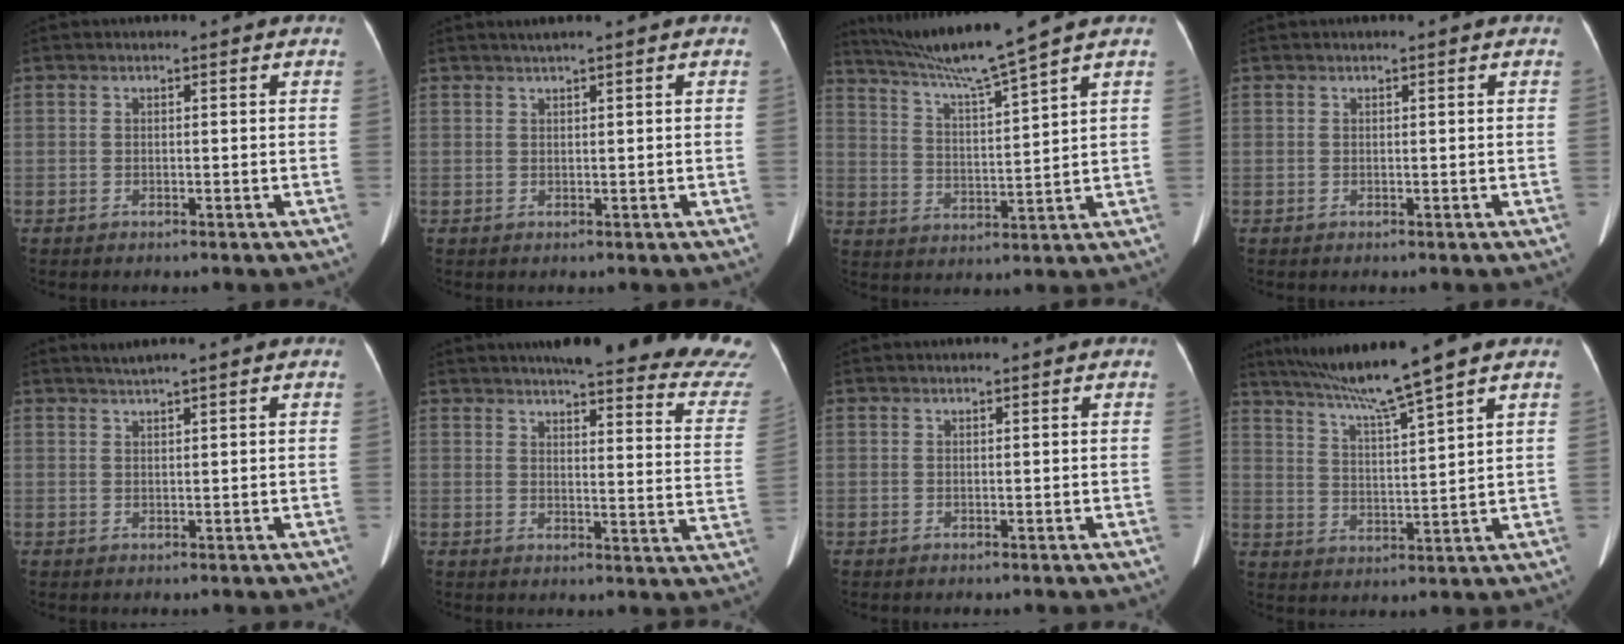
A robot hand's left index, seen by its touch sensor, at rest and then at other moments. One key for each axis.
{"total": 1.4, "fx": 1.0, "fy": -0.3, "fz": 0.9, "tx": -0.020, "ty": 0.007, "tz": 0.023}
{"total": 10.6, "fx": 8.8, "fy": -2.7, "fz": 5.1, "tx": -0.092, "ty": -0.006, "tz": 0.162}
{"total": 0.0}
{"total": 1.7, "fx": 1.4, "fy": -0.6, "fz": 0.9, "tx": -0.018, "ty": 0.006, "tz": 0.031}
{"total": 26.8, "fx": 24.6, "fy": 2.4, "fz": 10.3, "tx": -0.123, "ty": -0.089, "tz": 0.269}
{"total": 0.0}
{"total": 10.7, "fx": 8.5, "fy": -2.0, "fz": 6.1, "tx": -0.106, "ty": 0.007, "tz": 0.151}